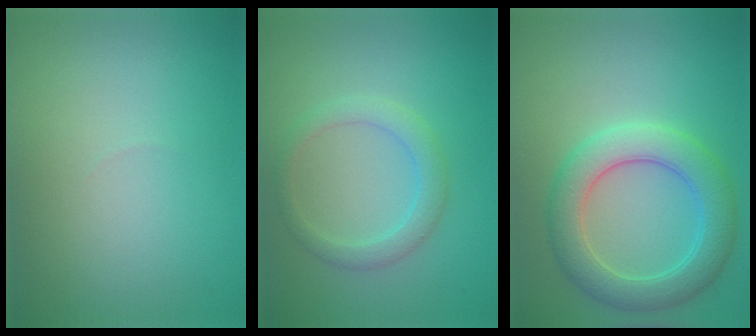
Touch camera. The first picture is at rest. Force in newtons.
{"total": 2.4, "press": 2.4, "slide": 0.2}
{"total": 5.4, "press": 5.4, "slide": 0.1}